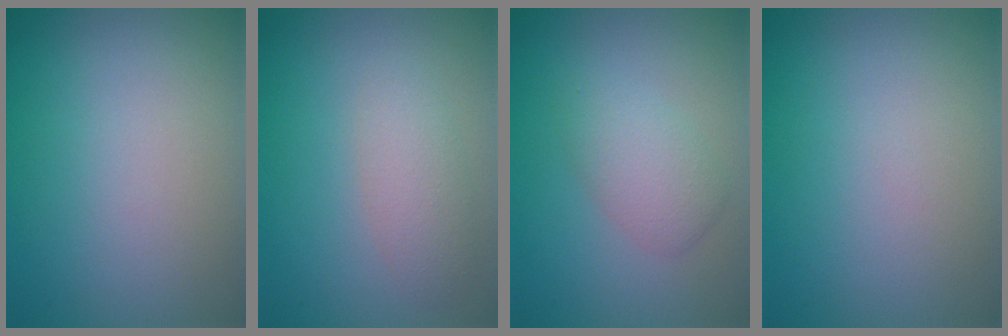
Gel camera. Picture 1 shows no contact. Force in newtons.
{"total": 2.4, "press": 2.4, "slide": 0.1}
{"total": 2.7, "press": 2.7, "slide": 0.1}
{"total": 0.0}